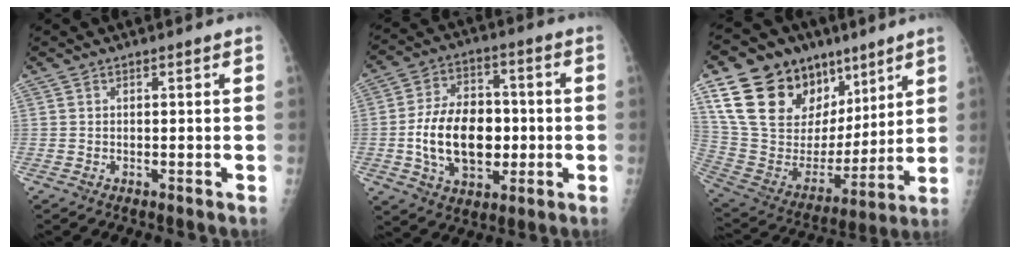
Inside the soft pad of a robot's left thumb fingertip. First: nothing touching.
{"total": 16.3, "force": [-1.7, 10.7, 12.2], "torque": [-0.183, 0.014, -0.021]}
{"total": 26.2, "force": [13.9, 17.2, 14.0], "torque": [-0.211, -0.013, 0.260]}